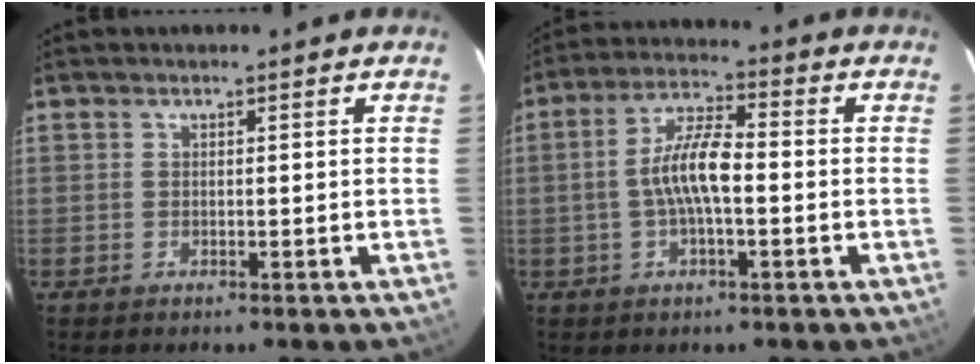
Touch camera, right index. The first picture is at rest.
{"total": 8.3, "force": [-1.3, 2.2, 8.0], "torque": [-0.159, 0.011, -0.025]}